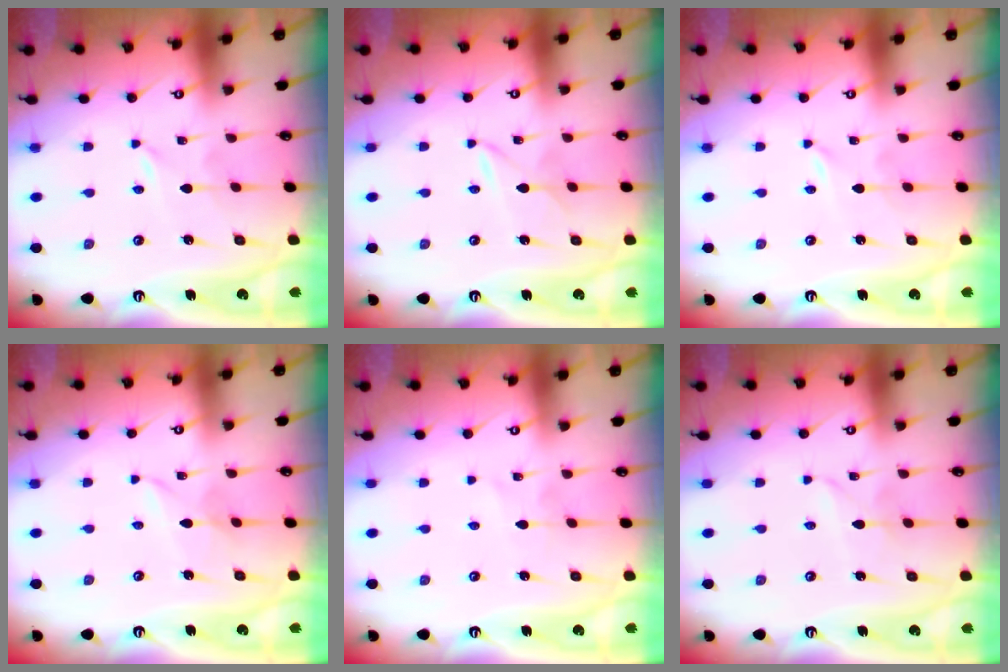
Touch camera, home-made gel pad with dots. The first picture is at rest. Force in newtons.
{"total": 2.5, "press": 2.5, "slide": 0.4}
{"total": 0.0}
{"total": 2.5, "press": 2.5, "slide": 0.2}
{"total": 2.3, "press": 2.3, "slide": 0.2}
{"total": 2.4, "press": 2.4, "slide": 0.3}